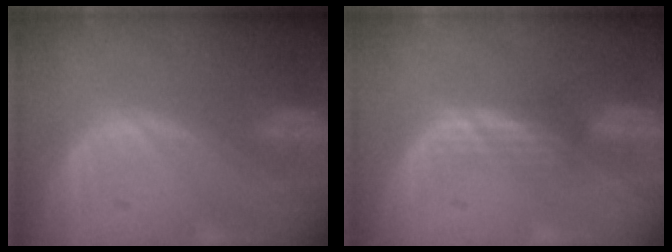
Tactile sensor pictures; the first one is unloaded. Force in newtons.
{"total": 2.5, "press": 2.3, "slide": 0.9}